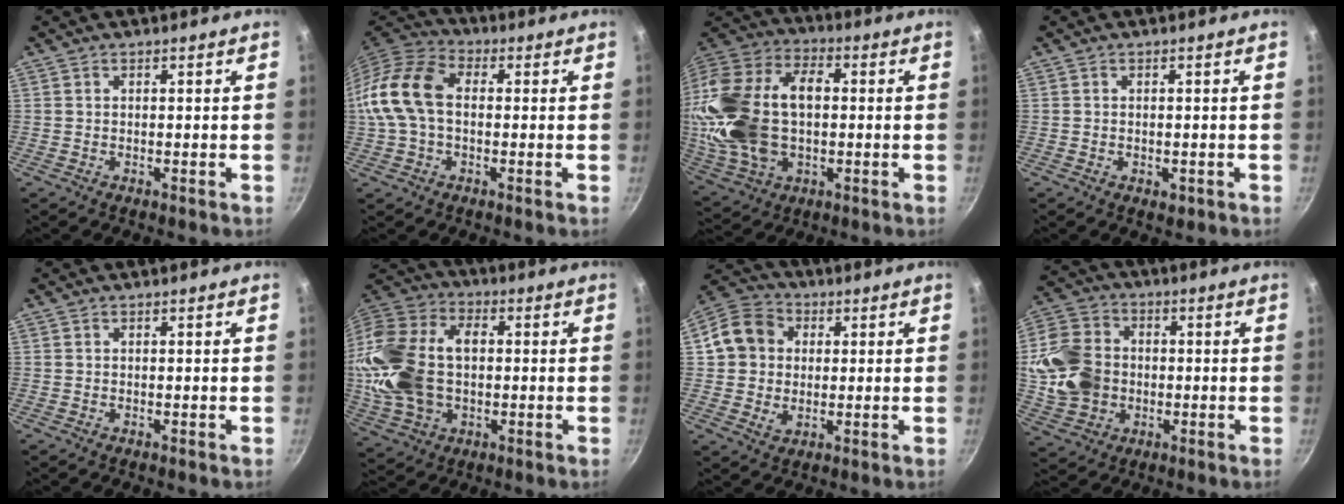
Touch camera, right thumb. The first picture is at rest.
{"total": 14.0, "force": [0.4, 9.3, 10.4], "torque": [-0.192, 0.036, -0.009]}
{"total": 26.2, "force": [0.5, 16.8, 20.1], "torque": [-0.401, 0.029, 0.013]}
{"total": 1.9, "force": [-0.6, 1.2, 1.3], "torque": [-0.017, -0.003, -0.008]}
{"total": 0.0}
{"total": 22.0, "force": [0.0, 15.0, 16.1], "torque": [-0.311, 0.030, 0.003]}
{"total": 10.9, "force": [1.9, 9.5, 5.2], "torque": [-0.069, 0.008, 0.019]}
{"total": 14.7, "force": [-0.5, 11.8, 8.7], "torque": [-0.153, 0.017, -0.009]}